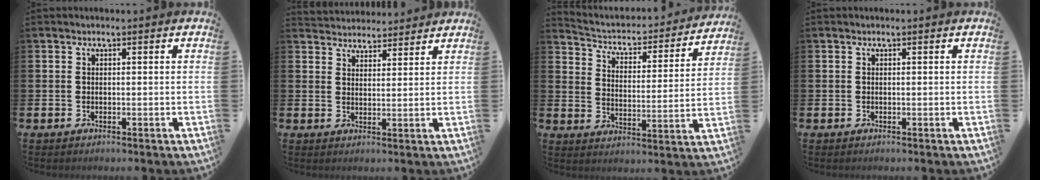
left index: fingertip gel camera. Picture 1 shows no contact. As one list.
[{"total": 3.8, "force": [3.7, 0.8, -0.5], "torque": [0.002, -0.021, 0.068]}, {"total": 3.9, "force": [3.4, 1.5, 1.1], "torque": [-0.048, -0.033, 0.048]}, {"total": 0.0}]